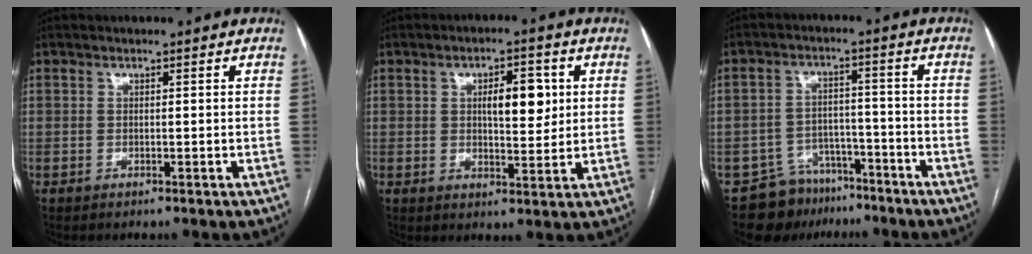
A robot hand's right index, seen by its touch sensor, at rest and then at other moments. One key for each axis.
{"total": 6.7, "fx": 1.6, "fy": 2.5, "fz": 6.1, "tx": -0.091, "ty": 0.005, "tz": 0.027}
{"total": 8.2, "fx": -6.6, "fy": 4.9, "fz": 0.2, "tx": 0.007, "ty": 0.031, "tz": -0.103}